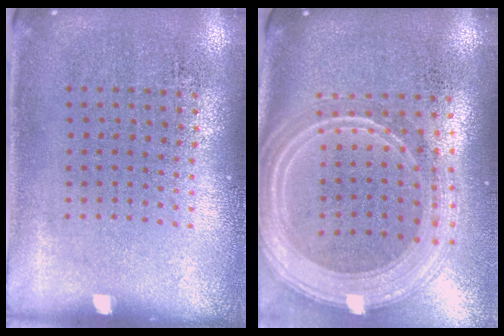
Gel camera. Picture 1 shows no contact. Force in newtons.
{"total": 2.9, "press": 2.4, "slide": 1.6}